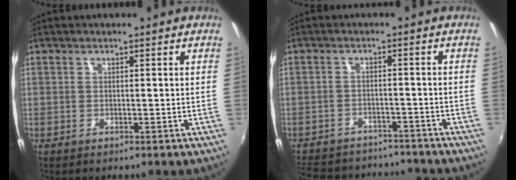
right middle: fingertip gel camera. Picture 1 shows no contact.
{"total": 17.7, "force": [-15.2, 6.8, 6.0], "torque": [-0.149, 0.015, -0.207]}